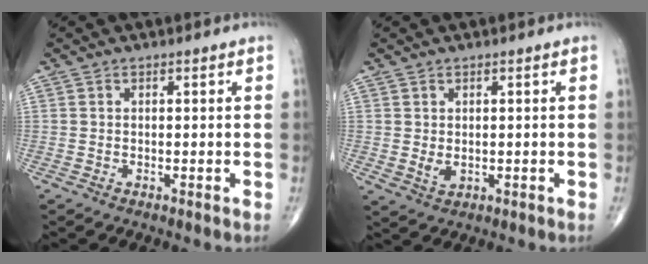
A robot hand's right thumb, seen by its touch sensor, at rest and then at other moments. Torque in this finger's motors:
{"motor_torque": [2.09, 2.00, -0.21, -0.15, 0.01]}